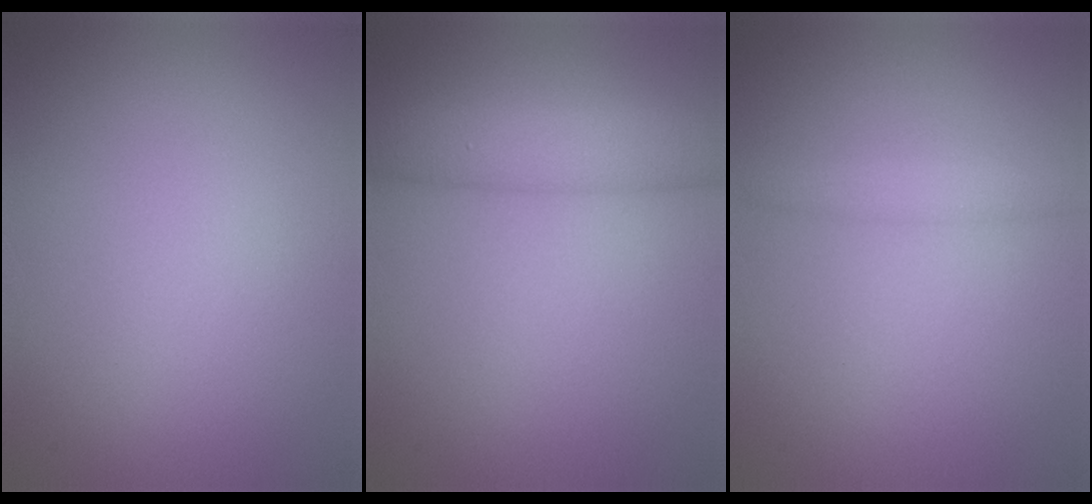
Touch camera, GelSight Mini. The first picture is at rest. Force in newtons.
{"total": 4.4, "press": 4.4, "slide": 0.5}
{"total": 1.3, "press": 1.3, "slide": 0.1}